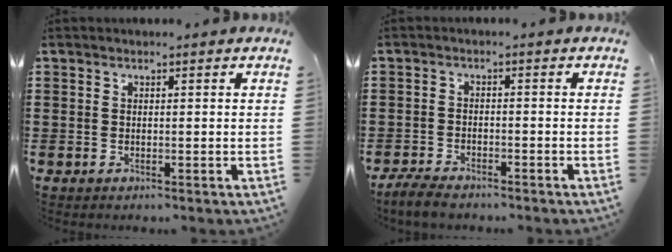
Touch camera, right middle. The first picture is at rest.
{"total": 3.1, "force": [-2.9, 0.7, 1.0], "torque": [-0.033, 0.000, -0.064]}